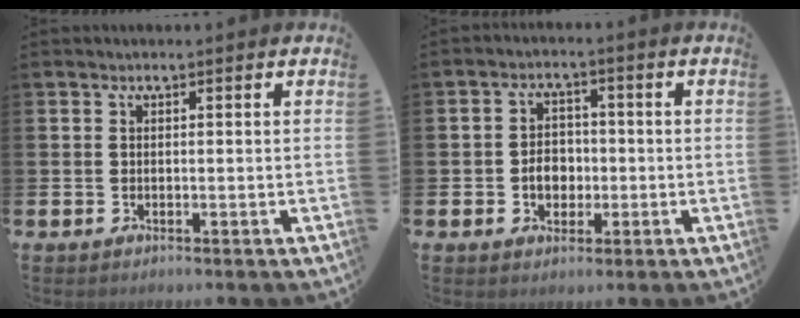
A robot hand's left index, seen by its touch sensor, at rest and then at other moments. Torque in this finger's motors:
{"motor_torque": [0.21, -0.04, 0.11, 0.08]}